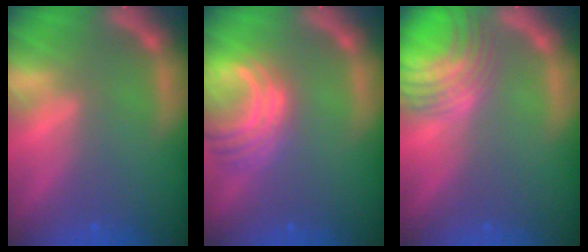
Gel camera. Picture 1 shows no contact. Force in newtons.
{"total": 6.5}
{"total": 8.1}